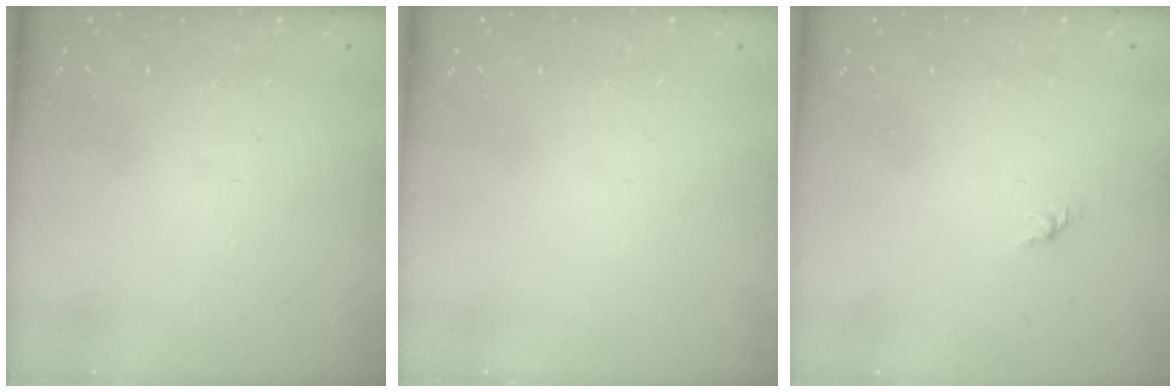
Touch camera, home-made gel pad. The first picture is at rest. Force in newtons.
{"total": 0.0}
{"total": 1.7, "press": 1.6, "slide": 0.7}